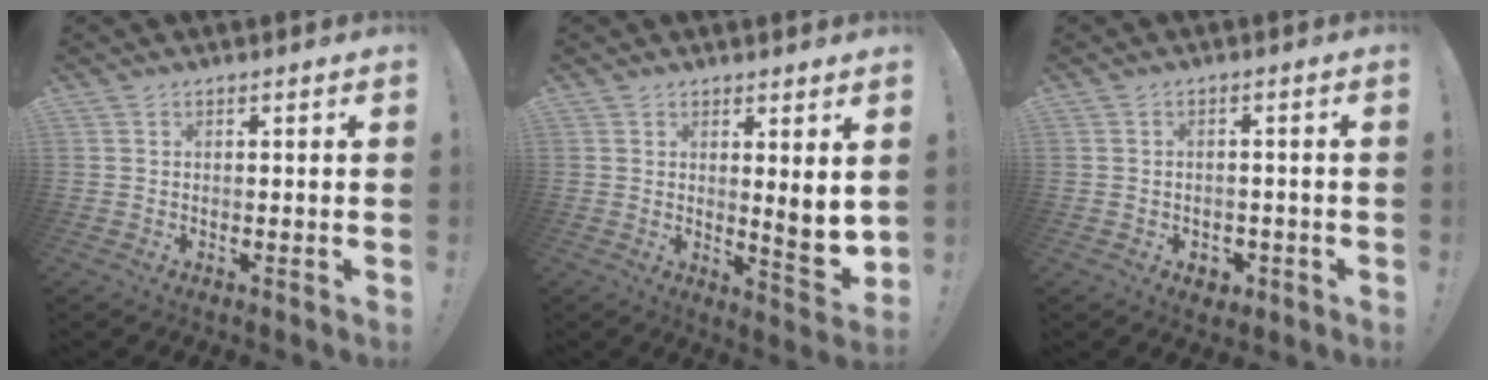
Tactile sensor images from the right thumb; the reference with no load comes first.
{"total": 5.3, "force": [2.1, 0.4, 4.8], "torque": [-0.053, -0.031, 0.033]}
{"total": 3.4, "force": [-1.4, 2.8, 1.3], "torque": [-0.004, 0.003, -0.024]}